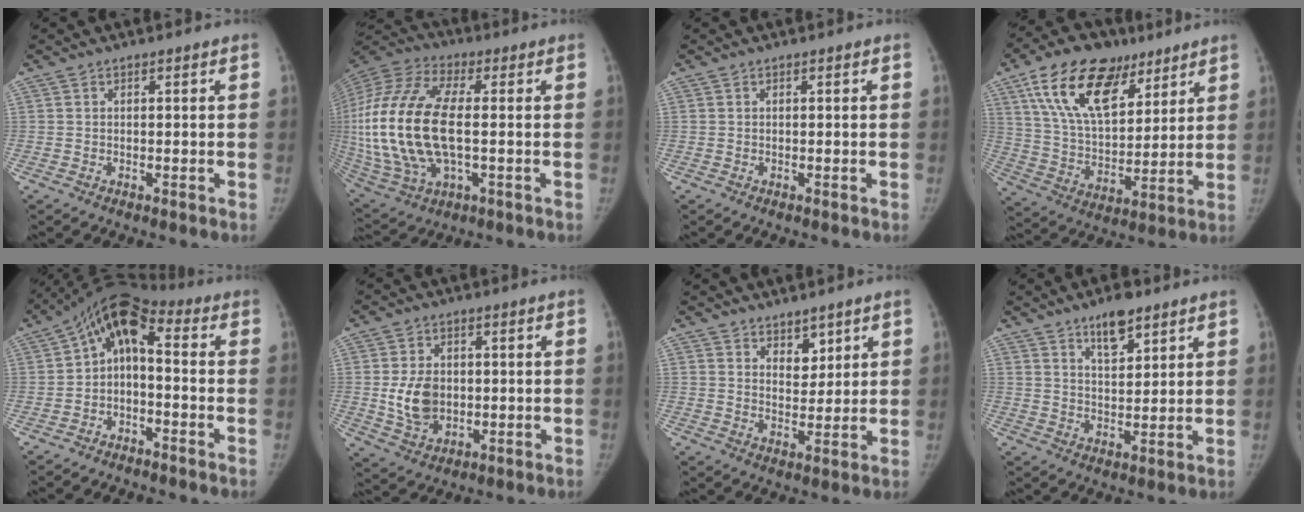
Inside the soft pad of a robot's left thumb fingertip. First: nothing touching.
{"total": 26.4, "force": [-0.7, 12.9, 23.0], "torque": [-0.530, -0.002, -0.005]}
{"total": 0.0}
{"total": 20.6, "force": [11.2, 11.2, 13.1], "torque": [-0.201, -0.027, 0.202]}
{"total": 8.8, "force": [-1.3, 5.3, 6.9], "torque": [-0.102, 0.044, -0.035]}
{"total": 8.3, "force": [-0.1, 6.1, 5.5], "torque": [-0.082, -0.006, 0.006]}
{"total": 4.6, "force": [3.1, 2.7, 2.0], "torque": [-0.004, -0.025, 0.056]}
{"total": 7.2, "force": [4.8, 2.9, 4.6], "torque": [-0.054, -0.030, 0.079]}